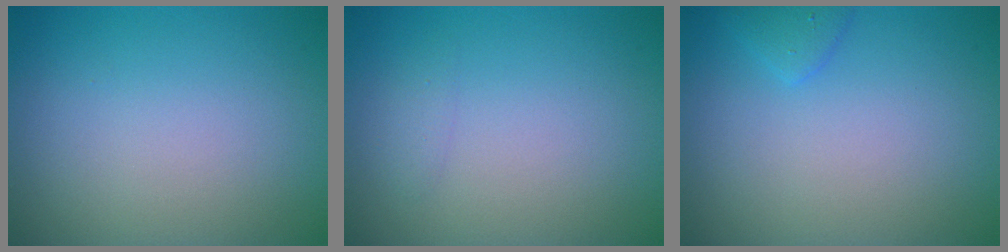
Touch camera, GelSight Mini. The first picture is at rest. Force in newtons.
{"total": 0.7, "press": 0.7, "slide": 0.0}
{"total": 1.2, "press": 1.2, "slide": 0.1}